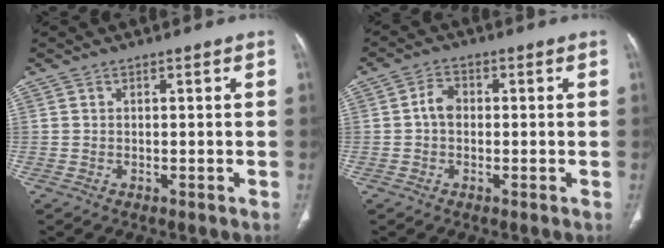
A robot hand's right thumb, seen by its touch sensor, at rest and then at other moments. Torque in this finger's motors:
{"motor_torque": [-0.27, 0.12, 0.58, -0.36, 0.01]}